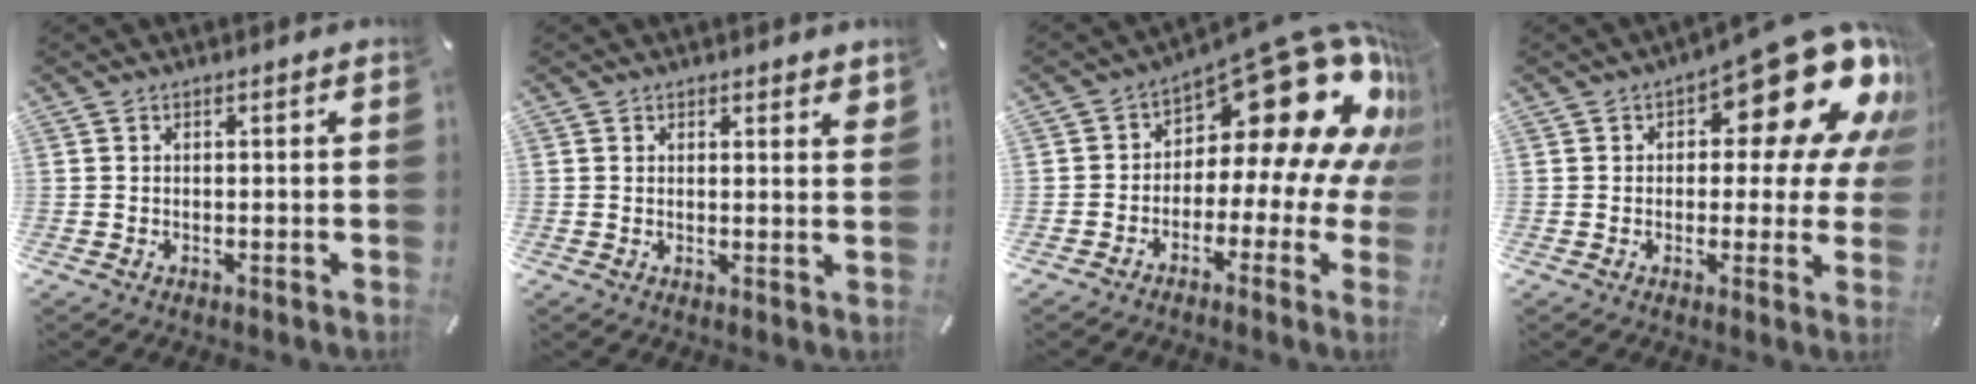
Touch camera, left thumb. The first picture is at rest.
{"total": 1.6, "force": [1.3, 0.8, 0.5], "torque": [0.003, -0.006, 0.022]}
{"total": 21.9, "force": [9.6, 10.1, 16.9], "torque": [-0.228, -0.078, 0.163]}
{"total": 20.3, "force": [10.0, 8.7, 15.4], "torque": [-0.196, -0.071, 0.162]}